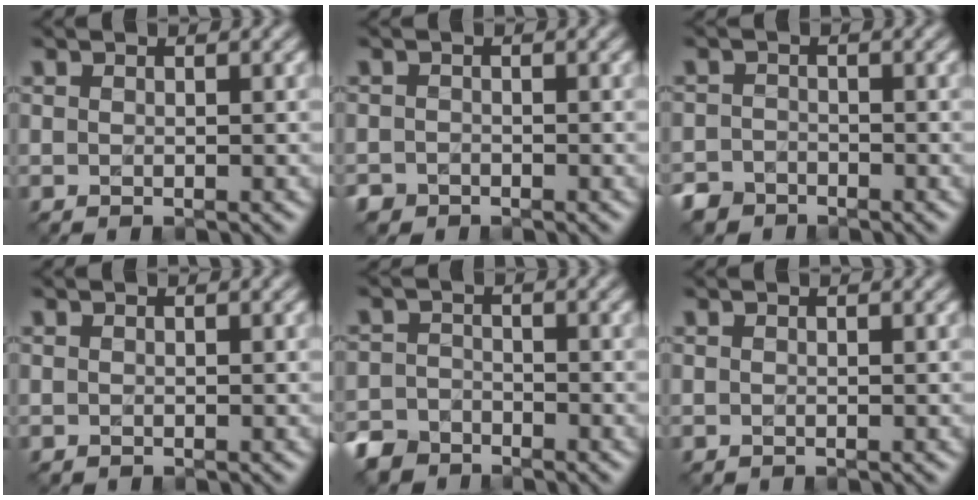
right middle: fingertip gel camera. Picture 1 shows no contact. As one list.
[{"total": 1.2, "force": [-0.8, 0.9, 0.0], "torque": [0.002, -0.008, -0.014]}, {"total": 2.3, "force": [-1.9, 1.3, -0.2], "torque": [0.003, -0.004, -0.042]}, {"total": 0.0}, {"total": 3.1, "force": [-2.7, 1.7, -0.1], "torque": [-0.002, -0.004, -0.058]}, {"total": 0.0}]